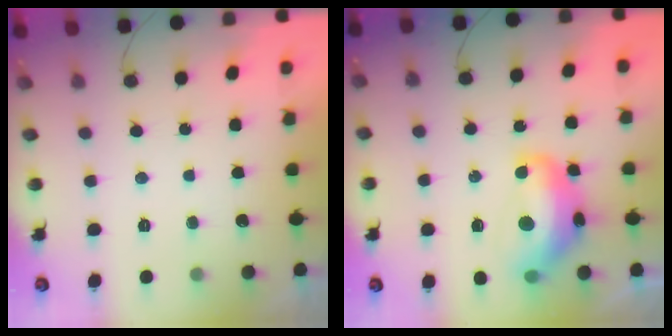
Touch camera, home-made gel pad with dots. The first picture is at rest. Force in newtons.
{"total": 14.3, "press": 14.3, "slide": 1.1}